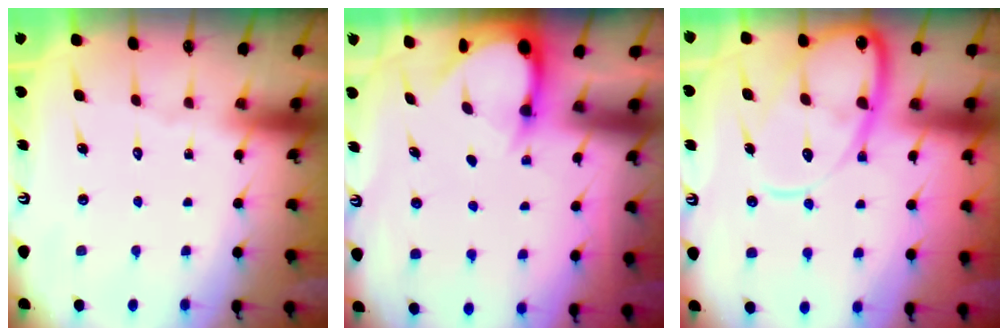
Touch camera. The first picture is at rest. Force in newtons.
{"total": 3.4, "press": 3.4, "slide": 0.2}
{"total": 14.8, "press": 14.7, "slide": 1.5}